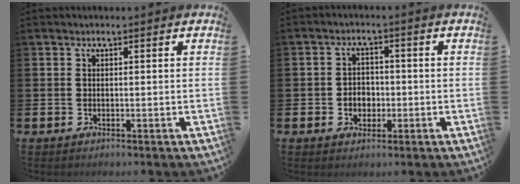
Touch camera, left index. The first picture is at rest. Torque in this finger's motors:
{"motor_torque": [0.55, 0.17, 0.08, 0.04]}